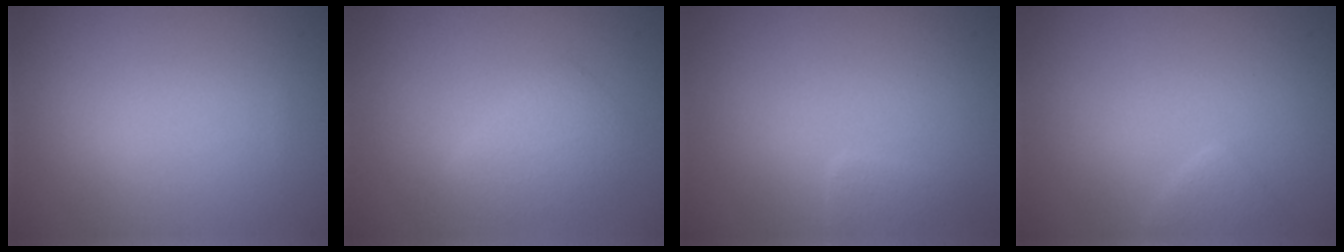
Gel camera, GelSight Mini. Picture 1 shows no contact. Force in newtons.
{"total": 2.1, "press": 2.1, "slide": 0.1}
{"total": 1.2, "press": 1.2, "slide": 0.0}
{"total": 1.3, "press": 1.3, "slide": 0.0}